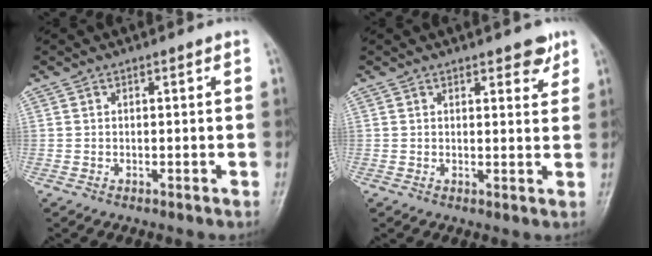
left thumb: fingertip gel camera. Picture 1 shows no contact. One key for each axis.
{"total": 2.8, "fx": 2.0, "fy": 1.1, "fz": 1.6, "tx": -0.008, "ty": -0.011, "tz": 0.025}